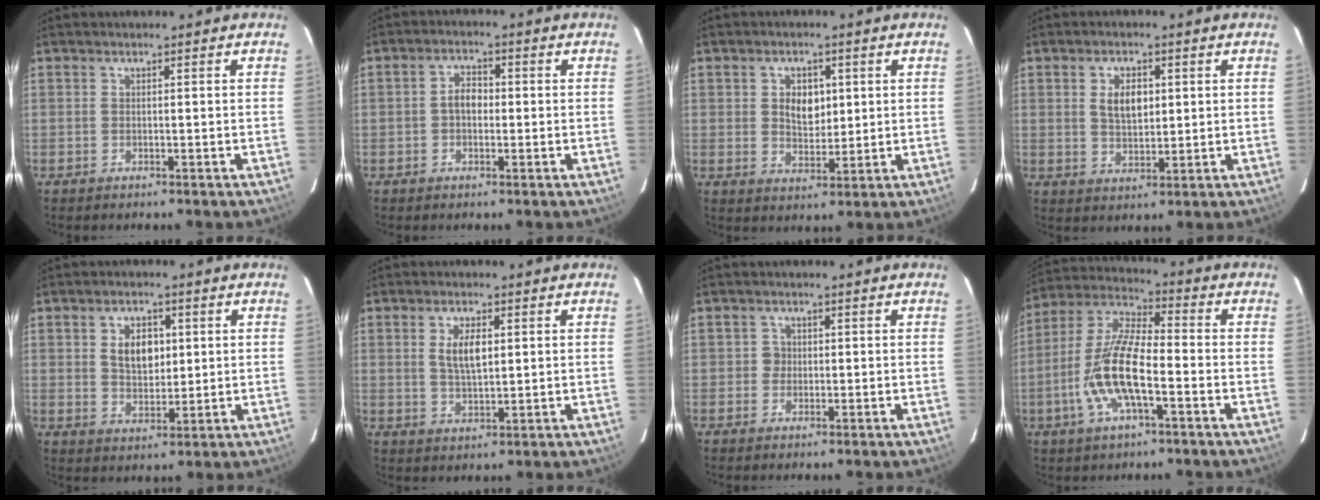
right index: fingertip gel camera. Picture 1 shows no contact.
{"total": 3.4, "force": [-0.3, 2.4, 2.4], "torque": [-0.042, 0.012, -0.006]}
{"total": 5.6, "force": [1.2, 3.9, 3.8], "torque": [-0.060, 0.005, 0.025]}
{"total": 5.5, "force": [1.3, 3.1, 4.3], "torque": [-0.075, 0.005, 0.029]}
{"total": 6.5, "force": [1.6, 4.1, 4.8], "torque": [-0.081, 0.007, 0.033]}
{"total": 5.3, "force": [1.3, 2.3, 4.6], "torque": [-0.085, 0.002, 0.027]}
{"total": 1.8, "force": [-0.3, 1.8, 0.0], "torque": [0.002, 0.006, -0.005]}
{"total": 13.5, "force": [-4.3, 4.0, 12.1], "torque": [-0.251, 0.000, -0.085]}